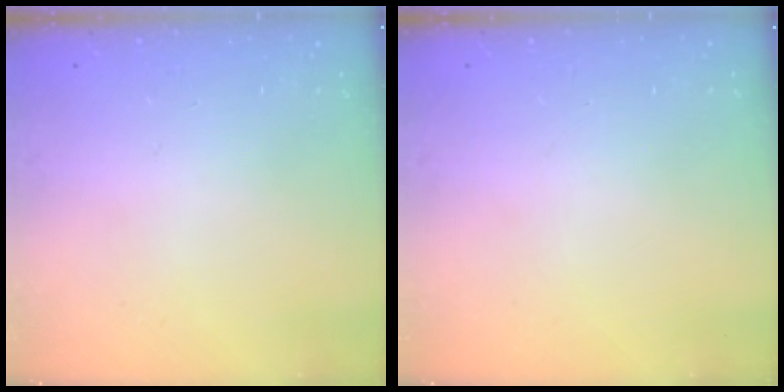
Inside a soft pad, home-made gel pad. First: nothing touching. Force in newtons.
{"total": 0.0}